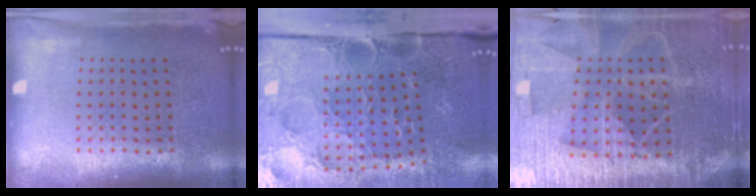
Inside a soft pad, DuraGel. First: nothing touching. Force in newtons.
{"total": 4.9, "press": 4.1, "slide": 2.7}
{"total": 5.2, "press": 4.7, "slide": 2.2}